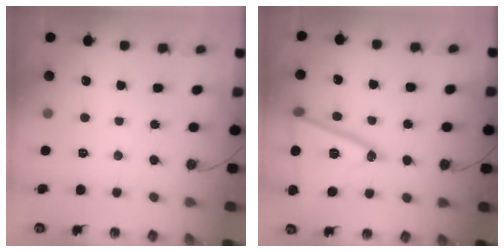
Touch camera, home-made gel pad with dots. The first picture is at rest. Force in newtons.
{"total": 19.7, "press": 19.4, "slide": 3.4}